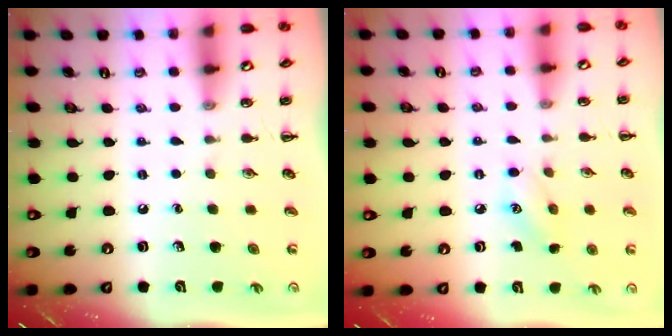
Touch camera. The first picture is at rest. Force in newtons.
{"total": 6.4, "press": 6.3, "slide": 1.3}